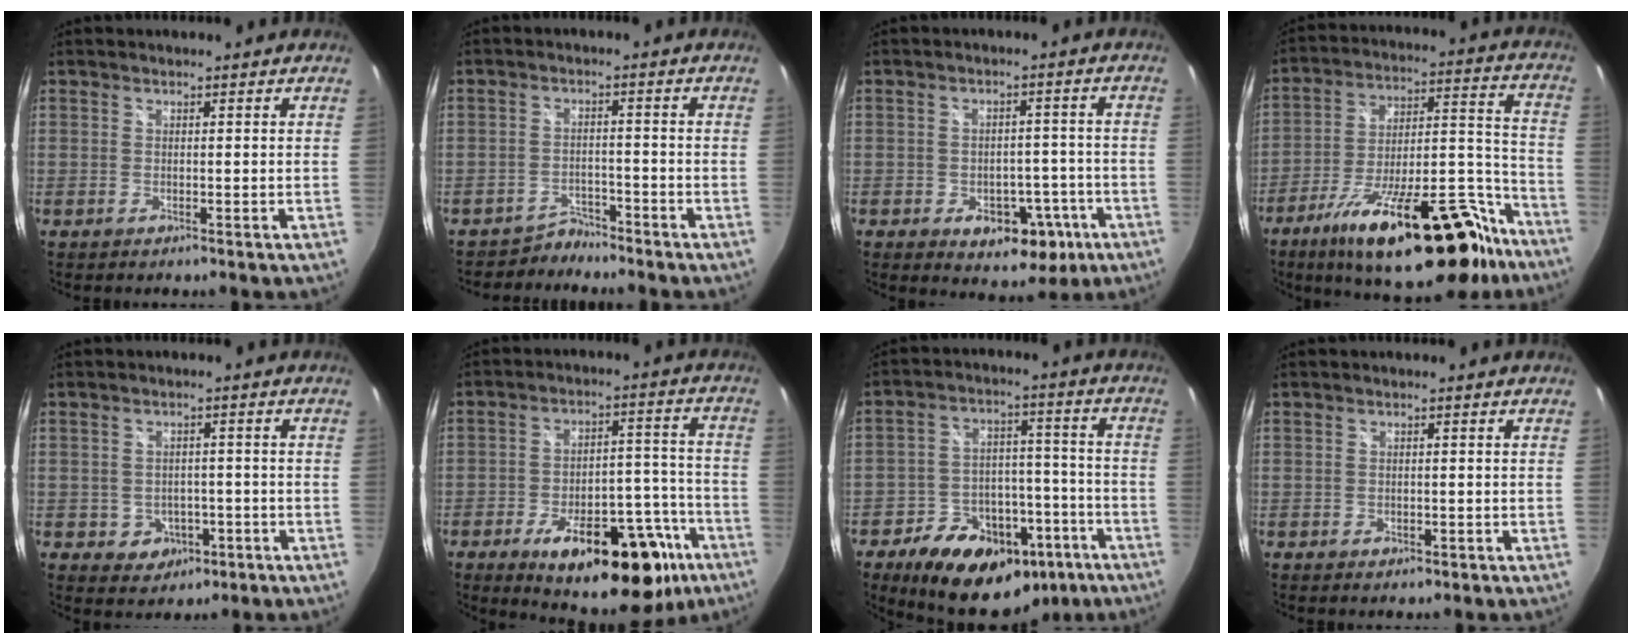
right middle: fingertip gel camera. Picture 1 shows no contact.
{"total": 3.5, "force": [-3.3, 1.1, -0.6], "torque": [0.010, 0.008, -0.058]}
{"total": 10.4, "force": [-4.9, 7.0, 5.9], "torque": [-0.087, 0.010, -0.050]}
{"total": 28.7, "force": [-20.0, 9.4, 18.3], "torque": [-0.274, -0.001, -0.290]}
{"total": 3.2, "force": [-1.0, 2.8, 1.1], "torque": [-0.028, 0.001, -0.006]}
{"total": 24.0, "force": [-14.1, 10.6, 16.3], "torque": [-0.225, 0.016, -0.177]}
{"total": 22.1, "force": [-14.3, 12.8, 10.9], "torque": [-0.197, 0.037, -0.187]}
{"total": 1.6, "force": [-0.8, 1.2, 0.7], "torque": [-0.013, -0.005, -0.013]}